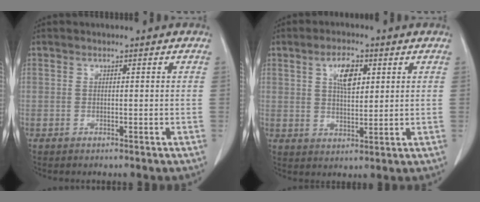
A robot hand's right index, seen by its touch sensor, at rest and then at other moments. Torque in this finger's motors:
{"motor_torque": [0.23, 0.22, 0.35, 0.05]}